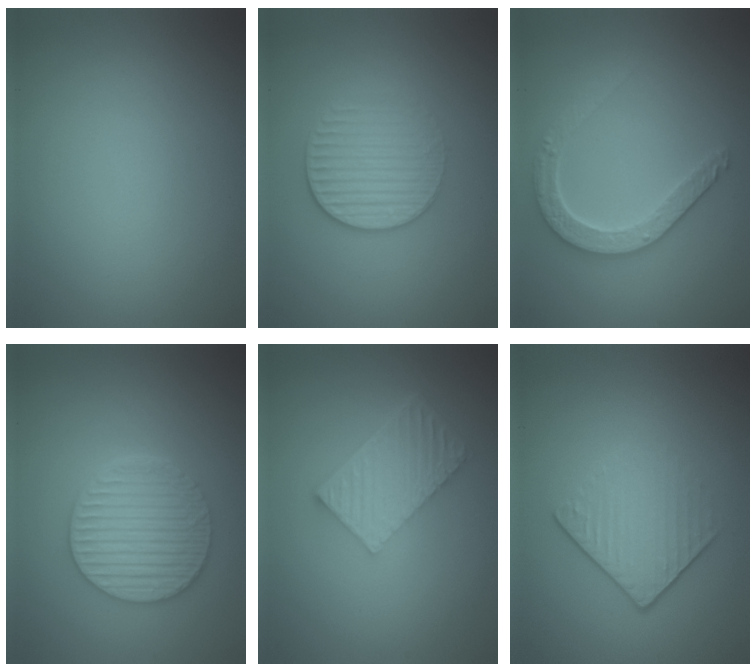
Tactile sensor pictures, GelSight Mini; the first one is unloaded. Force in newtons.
{"total": 3.0, "press": 2.7, "slide": 1.3}
{"total": 3.9, "press": 3.4, "slide": 2.0}
{"total": 4.6, "press": 4.0, "slide": 2.2}
{"total": 5.8, "press": 4.0, "slide": 4.2}
{"total": 4.3, "press": 2.8, "slide": 3.3}